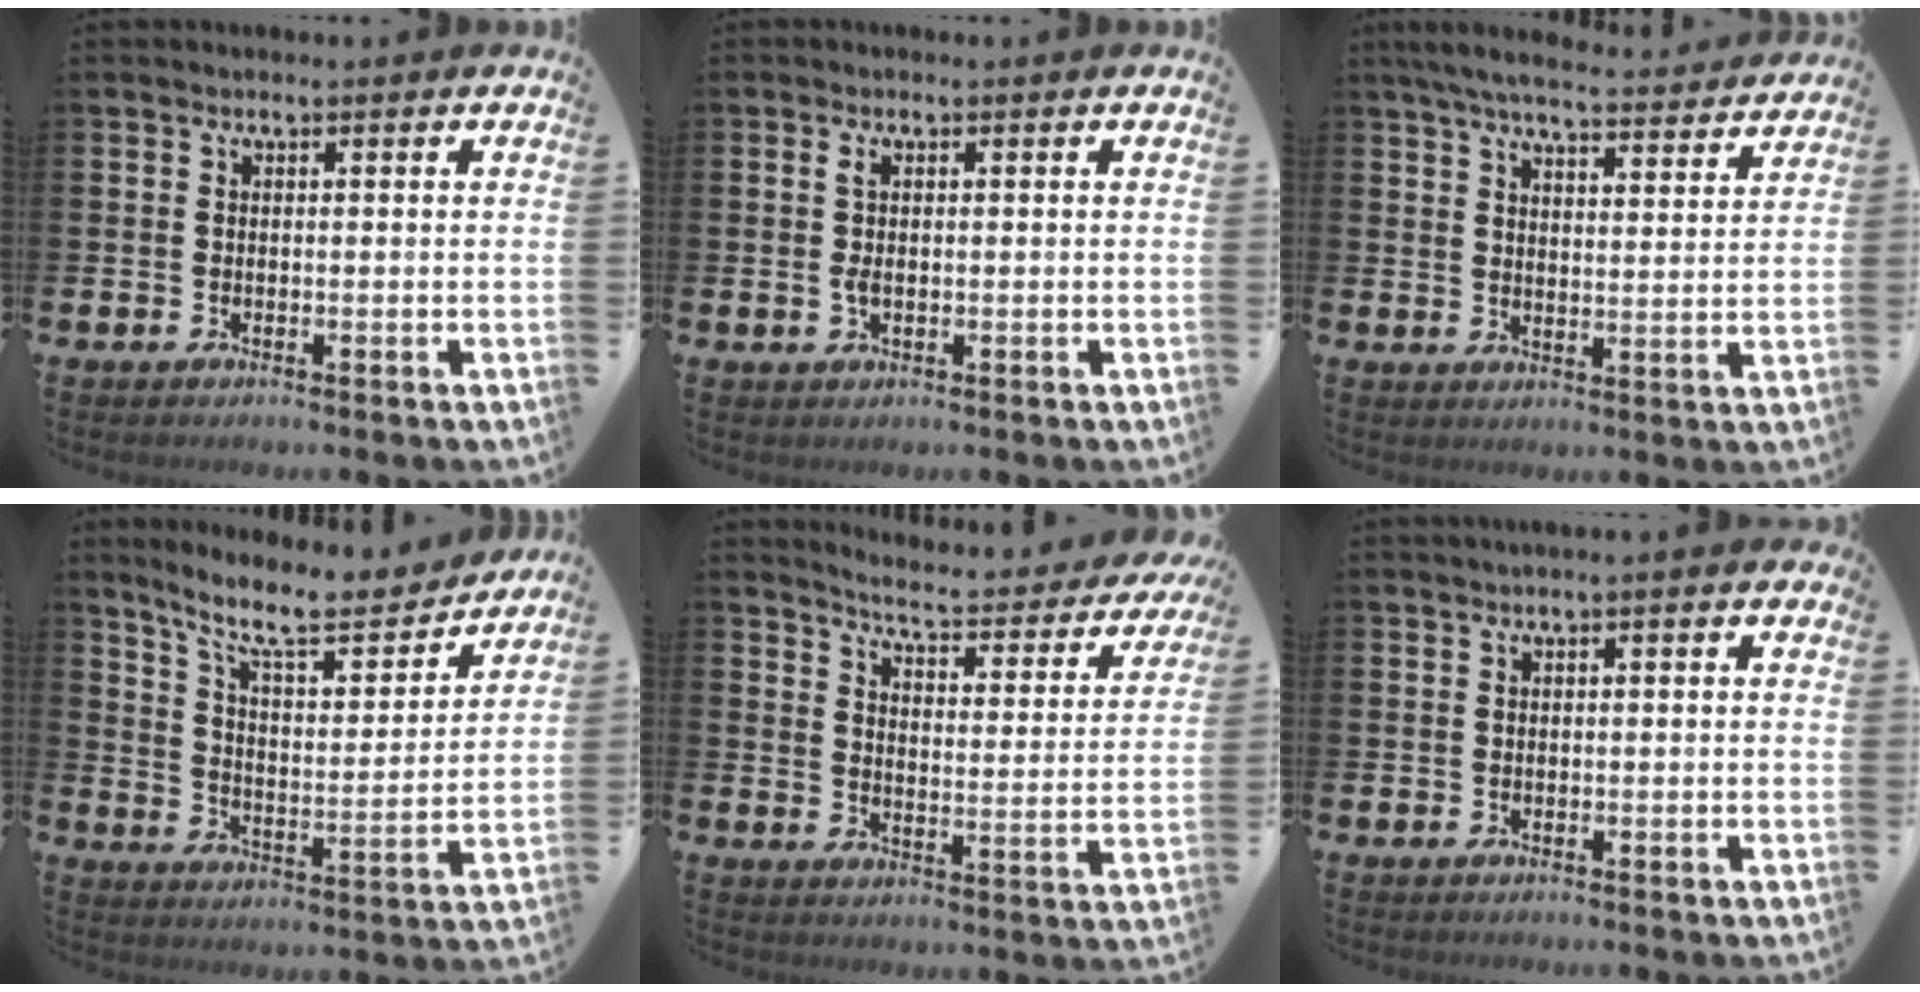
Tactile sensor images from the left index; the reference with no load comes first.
{"total": 1.9, "force": [0.3, 0.9, 1.6], "torque": [-0.041, 0.009, 0.004]}
{"total": 6.5, "force": [6.1, 0.7, 1.9], "torque": [-0.044, -0.045, 0.105]}
{"total": 10.3, "force": [9.0, 2.0, 4.5], "torque": [-0.107, -0.059, 0.154]}
{"total": 4.8, "force": [4.6, 0.2, 1.4], "torque": [-0.045, -0.047, 0.069]}
{"total": 0.8, "force": [0.2, 0.0, 0.8], "torque": [-0.010, 0.001, 0.002]}